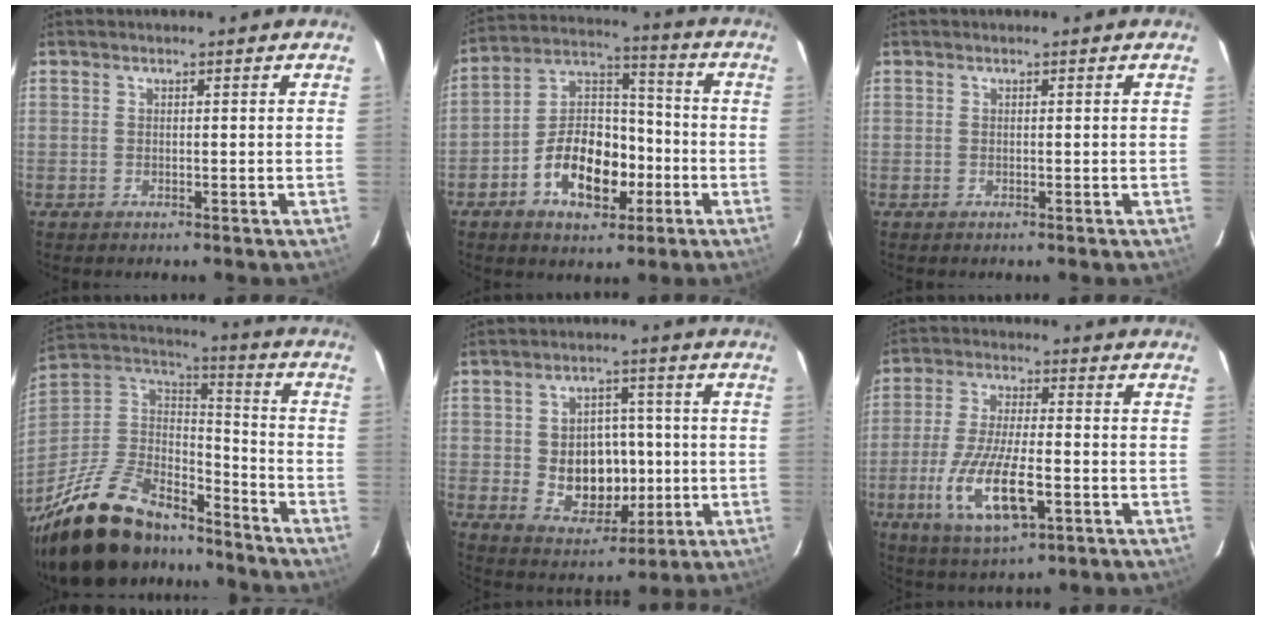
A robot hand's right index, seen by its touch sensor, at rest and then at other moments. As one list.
[{"total": 13.8, "force": [-5.6, 8.2, 9.5], "torque": [-0.182, 0.030, -0.086]}, {"total": 0.0}, {"total": 28.8, "force": [-21.1, 12.1, 15.3], "torque": [-0.316, 0.000, -0.338]}, {"total": 10.5, "force": [-1.0, 8.3, 6.4], "torque": [-0.131, 0.005, 0.007]}, {"total": 14.0, "force": [-4.8, 4.7, 12.2], "torque": [-0.255, -0.022, -0.084]}]